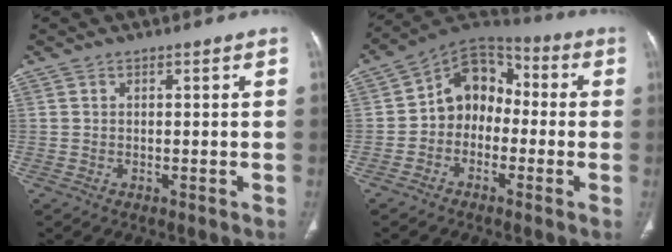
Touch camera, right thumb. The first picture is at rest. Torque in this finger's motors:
{"motor_torque": [0.17, 0.19, 0.09, -0.07, 0.09]}